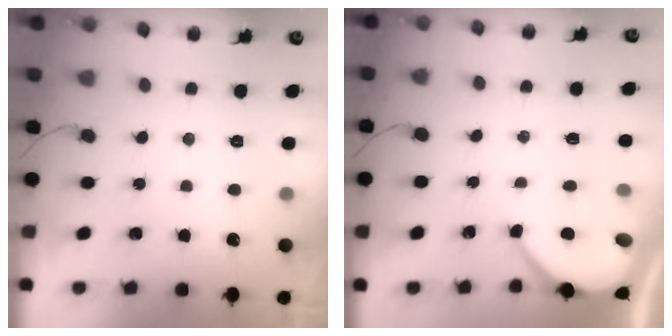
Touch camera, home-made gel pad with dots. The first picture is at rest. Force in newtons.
{"total": 4.5, "press": 4.5, "slide": 0.5}